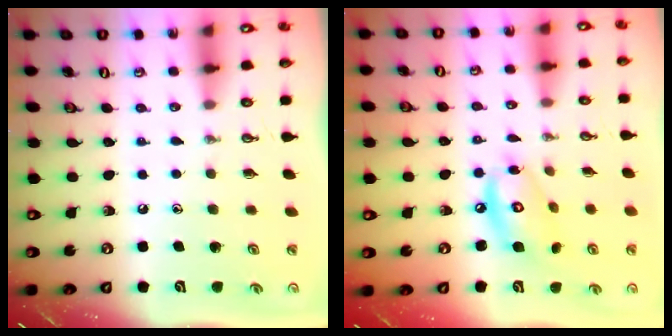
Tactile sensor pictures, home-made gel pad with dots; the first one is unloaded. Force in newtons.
{"total": 11.4, "press": 11.3, "slide": 0.9}